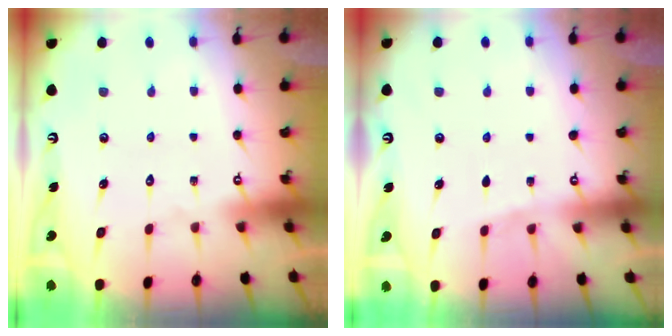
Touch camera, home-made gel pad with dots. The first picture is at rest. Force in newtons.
{"total": 2.1, "press": 1.9, "slide": 0.9}